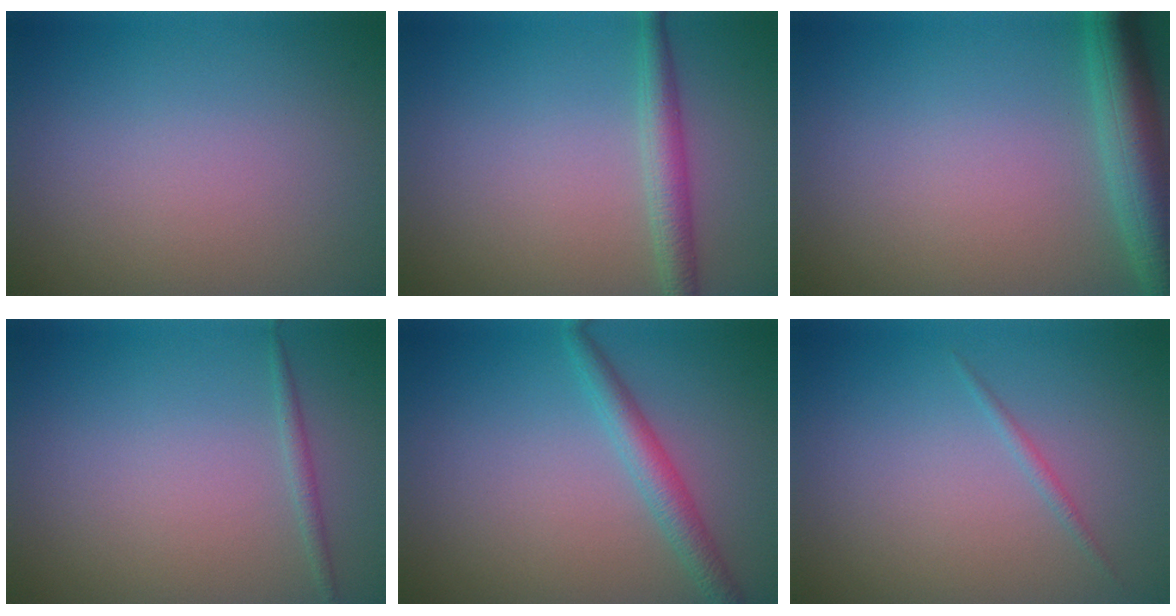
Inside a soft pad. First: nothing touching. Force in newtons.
{"total": 2.6, "press": 2.6, "slide": 0.0}
{"total": 5.4, "press": 5.4, "slide": 0.3}
{"total": 0.9, "press": 0.9, "slide": 0.1}
{"total": 2.5, "press": 2.5, "slide": 0.1}
{"total": 0.7, "press": 0.7, "slide": 0.0}